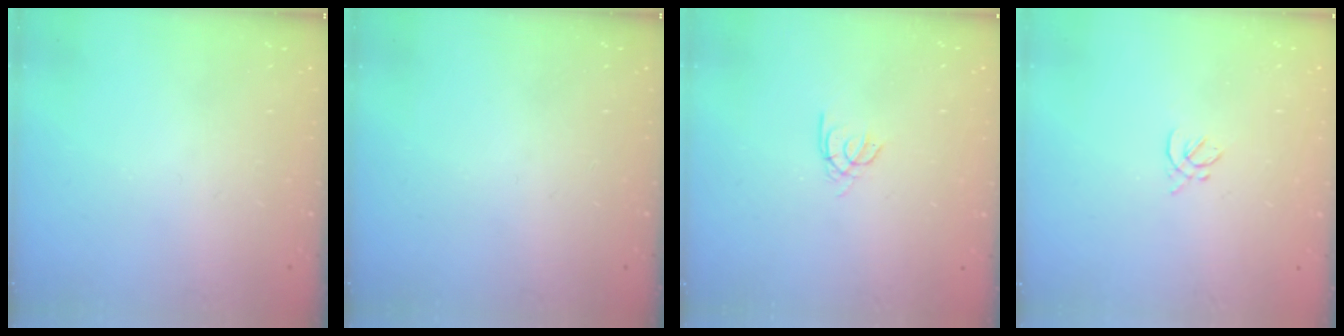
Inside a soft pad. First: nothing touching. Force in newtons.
{"total": 0.0}
{"total": 2.1, "press": 2.1, "slide": 0.2}
{"total": 2.1, "press": 2.0, "slide": 0.7}